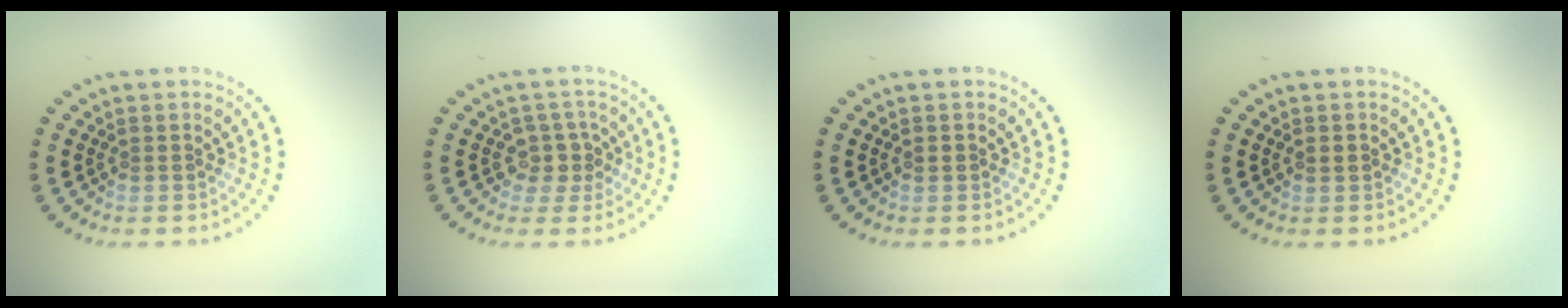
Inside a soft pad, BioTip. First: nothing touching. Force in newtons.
{"total": 2.2, "press": 1.9, "slide": 1.2}
{"total": 0.6, "press": 0.6, "slide": 0.1}
{"total": 1.1, "press": 1.1, "slide": 0.1}